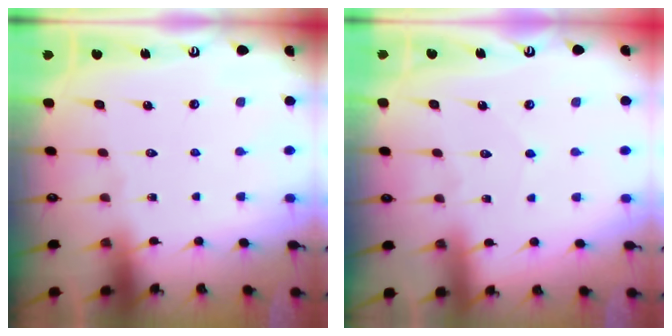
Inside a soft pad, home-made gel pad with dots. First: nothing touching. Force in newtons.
{"total": 2.5, "press": 2.5, "slide": 0.2}